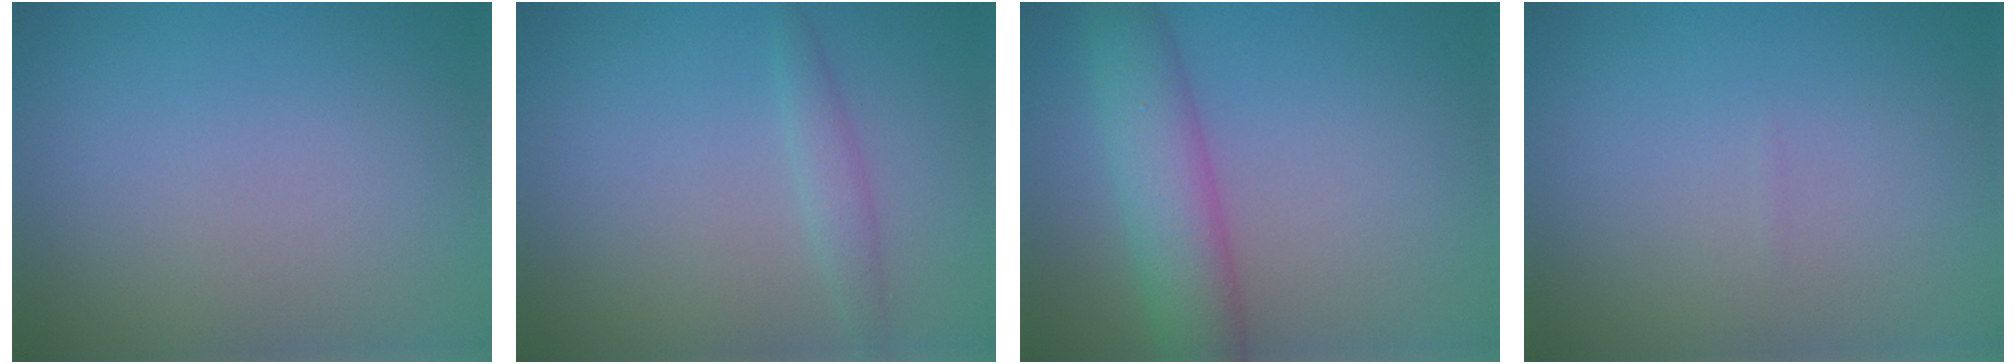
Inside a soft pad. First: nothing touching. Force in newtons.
{"total": 1.3, "press": 1.3, "slide": 0.0}
{"total": 5.6, "press": 5.6, "slide": 0.2}
{"total": 0.0}